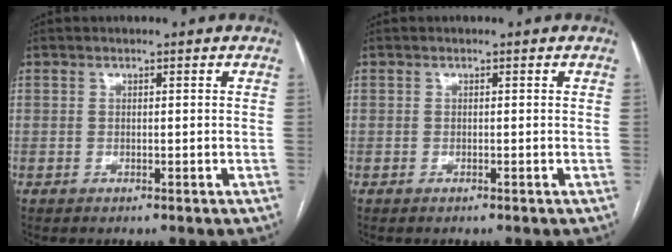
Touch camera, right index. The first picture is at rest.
{"total": 0.0}